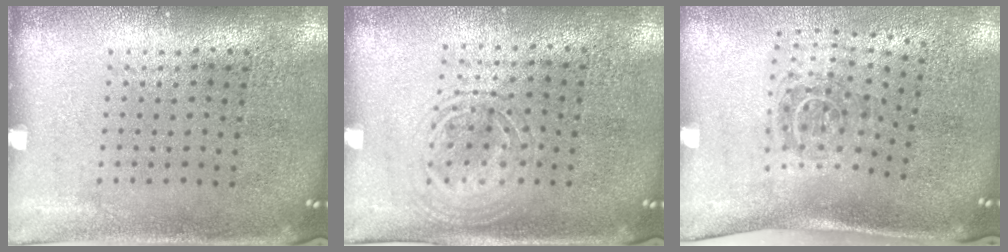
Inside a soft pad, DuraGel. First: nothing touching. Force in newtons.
{"total": 1.5, "press": 1.3, "slide": 0.6}
{"total": 1.8, "press": 1.2, "slide": 1.4}